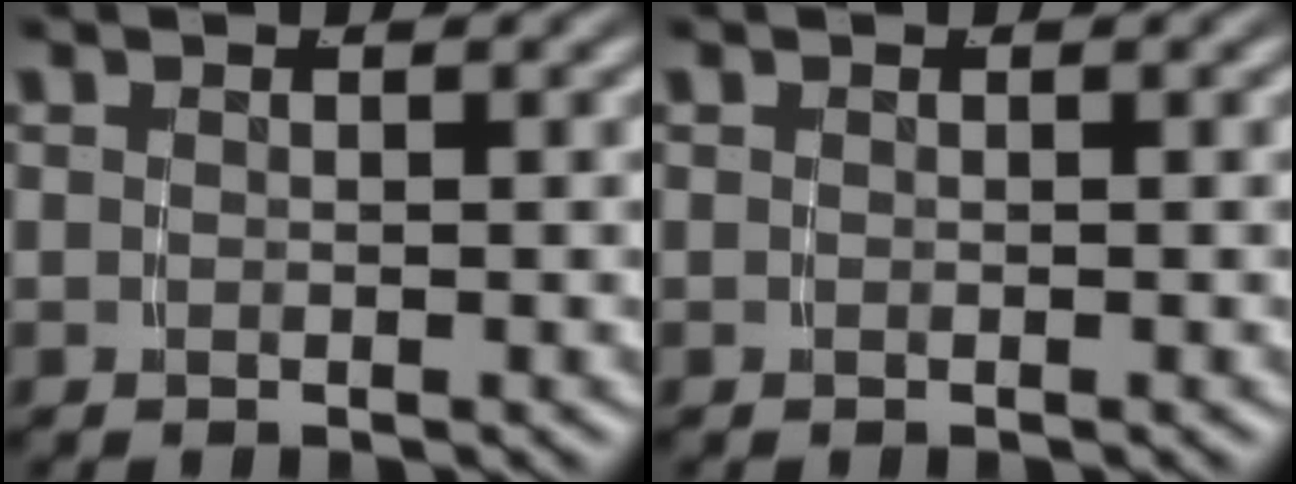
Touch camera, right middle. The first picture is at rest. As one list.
[{"total": 0.0}]